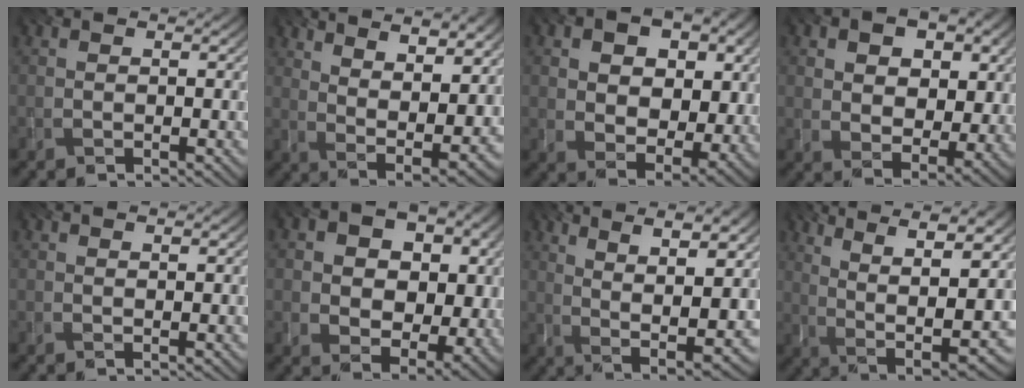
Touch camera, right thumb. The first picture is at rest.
{"total": 14.1, "force": [8.3, 4.9, 10.3], "torque": [-0.173, 0.012, 0.122]}
{"total": 12.1, "force": [3.7, 8.1, 8.2], "torque": [-0.142, -0.010, 0.051]}
{"total": 10.4, "force": [3.6, 6.8, 7.0], "torque": [-0.118, -0.009, 0.047]}
{"total": 1.1, "force": [0.8, 0.1, 0.7], "torque": [-0.011, -0.001, 0.017]}
{"total": 12.1, "force": [2.2, 9.0, 7.7], "torque": [-0.146, 0.005, 0.033]}
{"total": 12.8, "force": [4.2, 3.9, 11.4], "torque": [-0.191, 0.020, 0.069]}
{"total": 14.3, "force": [4.2, 5.6, 12.5], "torque": [-0.214, 0.020, 0.075]}